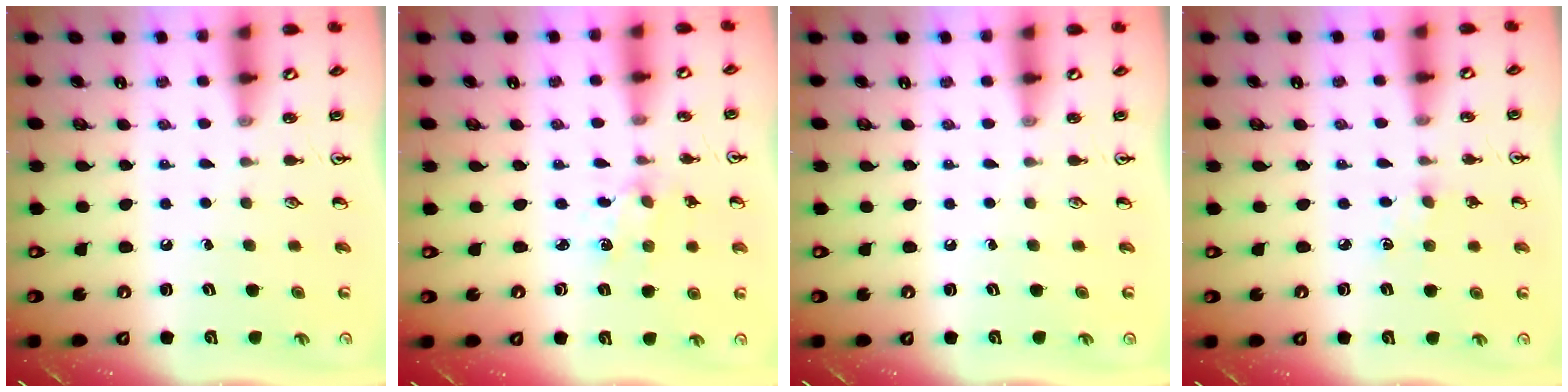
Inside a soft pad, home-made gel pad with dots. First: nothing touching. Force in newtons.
{"total": 1.7, "press": 1.7, "slide": 0.3}
{"total": 0.0}
{"total": 4.3, "press": 4.3, "slide": 0.5}